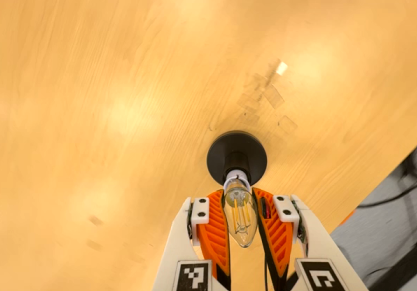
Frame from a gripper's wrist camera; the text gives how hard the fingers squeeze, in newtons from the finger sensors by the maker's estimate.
{"total": 19.6, "left": 18.2, "right": 21.0}